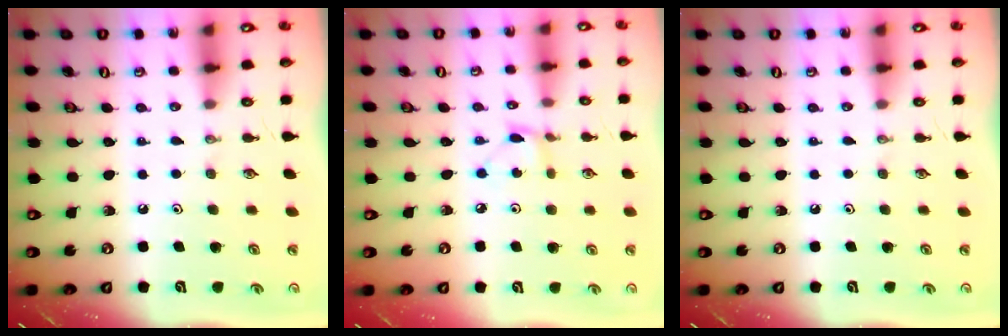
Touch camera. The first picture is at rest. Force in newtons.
{"total": 2.9, "press": 2.9, "slide": 0.3}
{"total": 0.0}